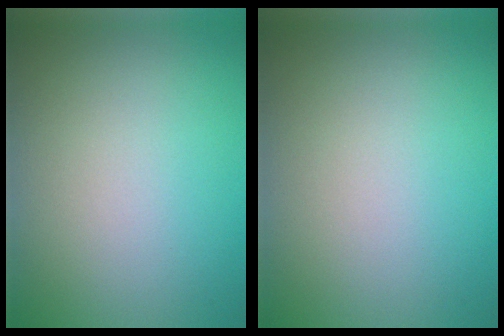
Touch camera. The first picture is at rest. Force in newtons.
{"total": 0.0}